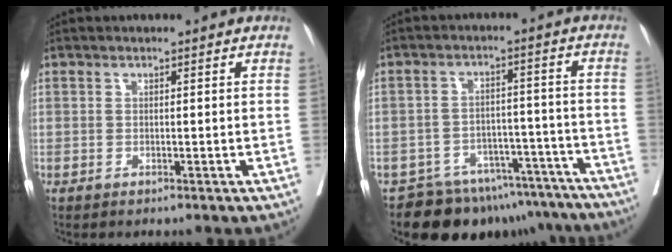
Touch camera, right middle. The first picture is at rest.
{"total": 15.4, "force": [-13.4, 7.0, 3.1], "torque": [-0.023, 0.029, -0.167]}